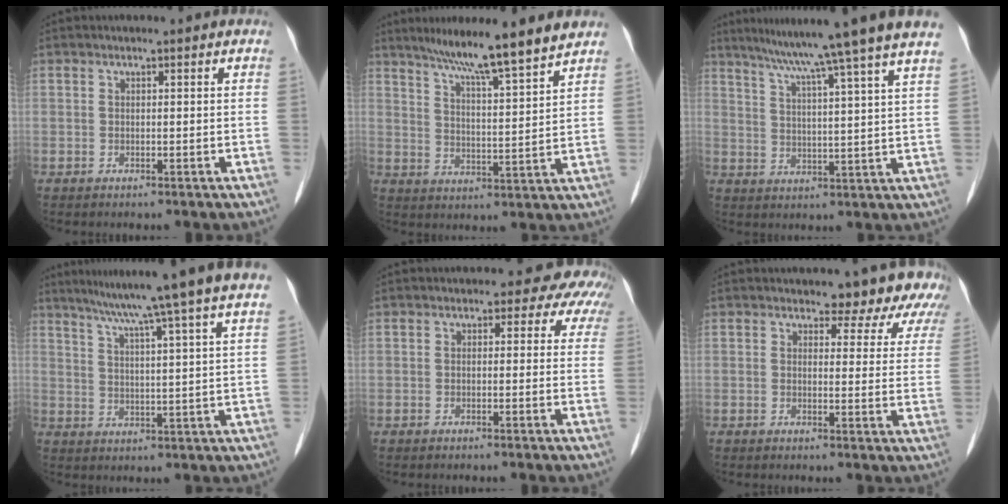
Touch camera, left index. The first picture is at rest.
{"total": 12.2, "force": [10.4, -0.7, 6.5], "torque": [-0.105, 0.003, 0.158]}
{"total": 16.3, "force": [13.3, -2.5, 9.2], "torque": [-0.145, -0.011, 0.172]}
{"total": 15.5, "force": [12.6, -2.4, 8.7], "torque": [-0.137, -0.009, 0.162]}
{"total": 6.1, "force": [5.0, 3.4, 0.9], "torque": [0.016, 0.004, 0.024]}
{"total": 8.9, "force": [8.3, 2.9, 1.6], "torque": [0.012, -0.013, 0.064]}